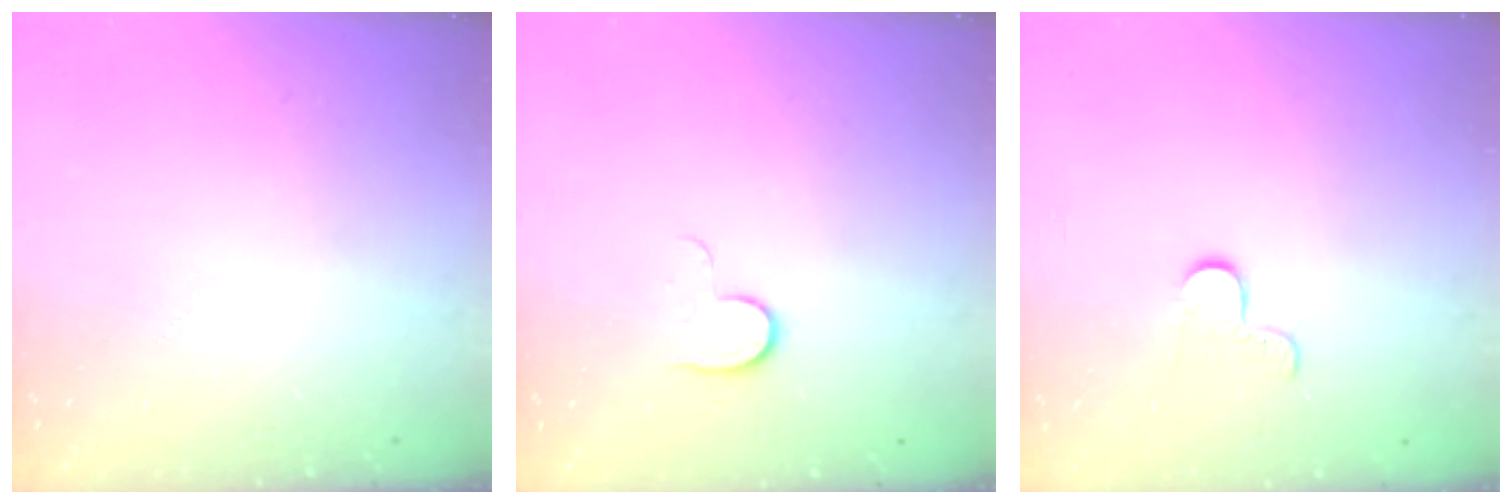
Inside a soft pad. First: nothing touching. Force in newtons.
{"total": 5.3, "press": 5.3, "slide": 0.5}
{"total": 3.8, "press": 3.8, "slide": 0.4}